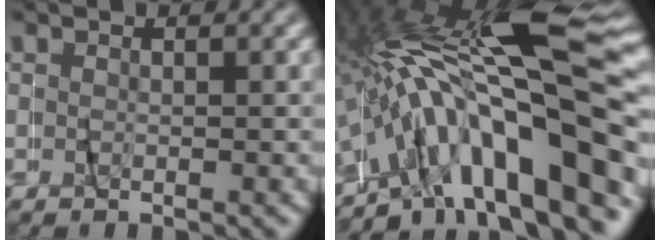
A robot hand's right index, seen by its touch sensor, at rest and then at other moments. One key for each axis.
{"total": 16.3, "fx": -0.4, "fy": 7.8, "fz": 14.3, "tx": -0.257, "ty": 0.011, "tz": 0.002}